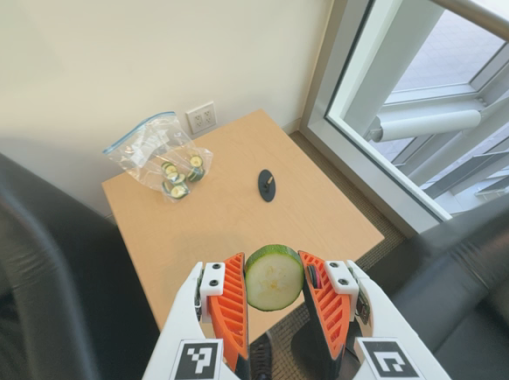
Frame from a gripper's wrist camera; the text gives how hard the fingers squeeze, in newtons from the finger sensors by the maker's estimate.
{"total": 11.2, "left": 11.9, "right": 10.6}